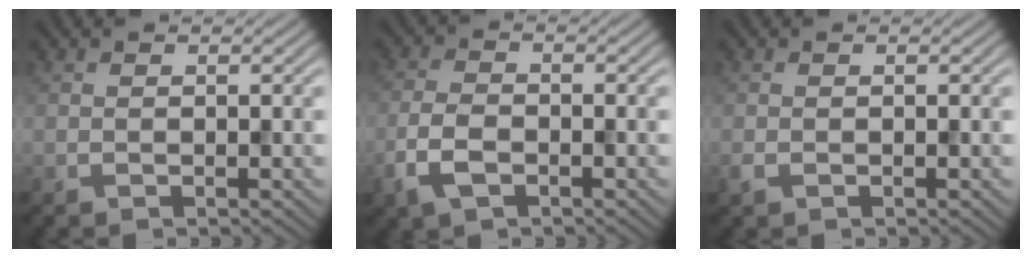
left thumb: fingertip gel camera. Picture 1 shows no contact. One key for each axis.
{"total": 4.4, "fx": -2.2, "fy": 2.3, "fz": 3.1, "tx": -0.074, "ty": -0.005, "tz": -0.051}
{"total": 0.9, "fx": -0.4, "fy": 0.6, "fz": 0.5, "tx": -0.016, "ty": -0.003, "tz": -0.007}